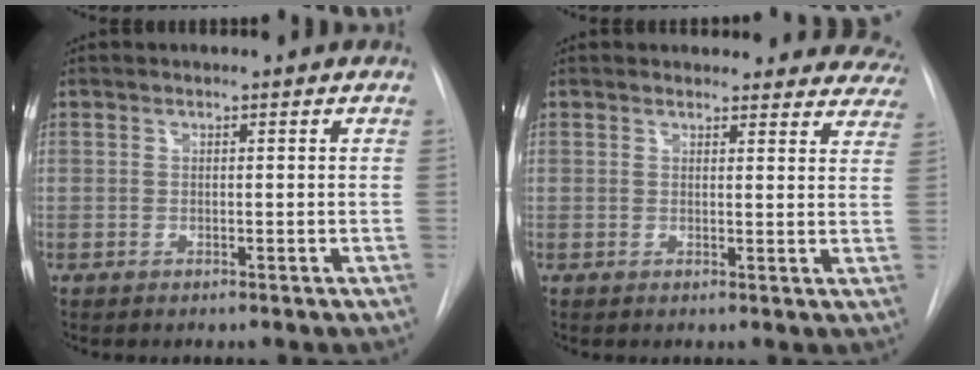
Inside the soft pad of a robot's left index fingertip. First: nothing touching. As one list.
[{"total": 15.2, "force": [14.3, 4.8, 2.0], "torque": [0.010, -0.041, 0.132]}]